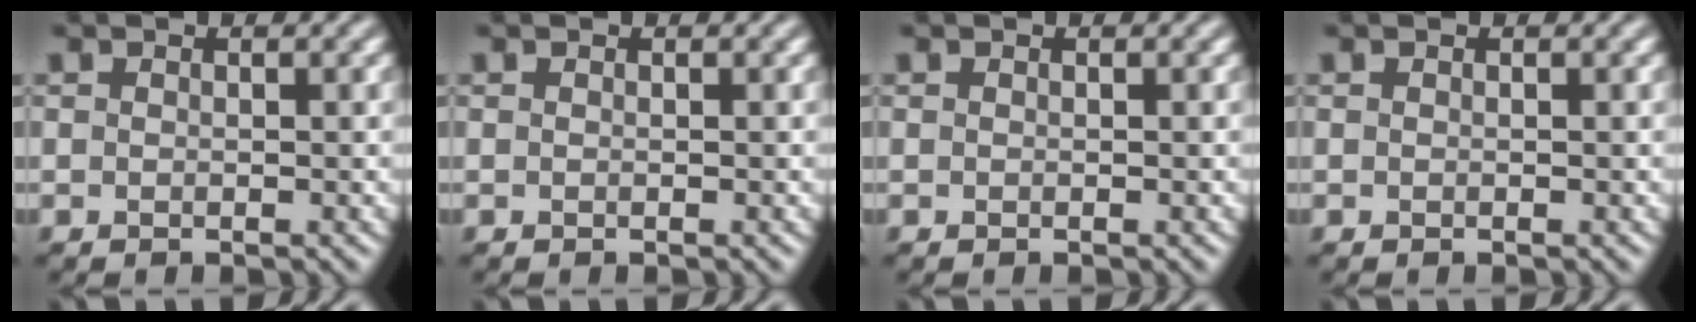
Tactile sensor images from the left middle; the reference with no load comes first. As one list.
[{"total": 0.0}, {"total": 0.0}, {"total": 0.0}]